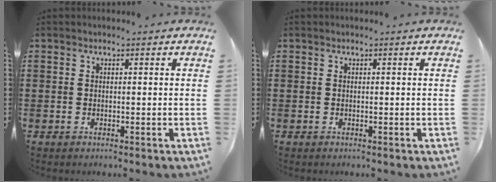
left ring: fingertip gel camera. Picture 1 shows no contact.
{"total": 0.0}